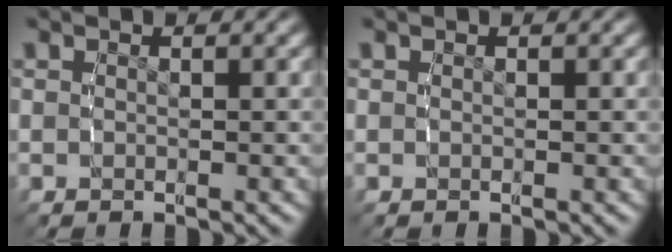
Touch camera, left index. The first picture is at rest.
{"total": 0.0}